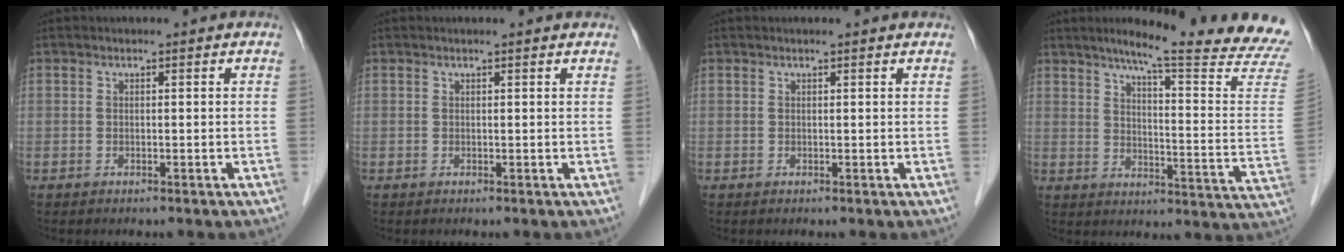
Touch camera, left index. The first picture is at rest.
{"total": 1.6, "force": [1.5, 0.0, 0.5], "torque": [-0.015, 0.009, 0.016]}
{"total": 1.5, "force": [1.4, 0.0, 0.5], "torque": [-0.015, 0.009, 0.016]}
{"total": 22.4, "force": [19.5, -1.2, 10.9], "torque": [-0.148, -0.089, 0.235]}